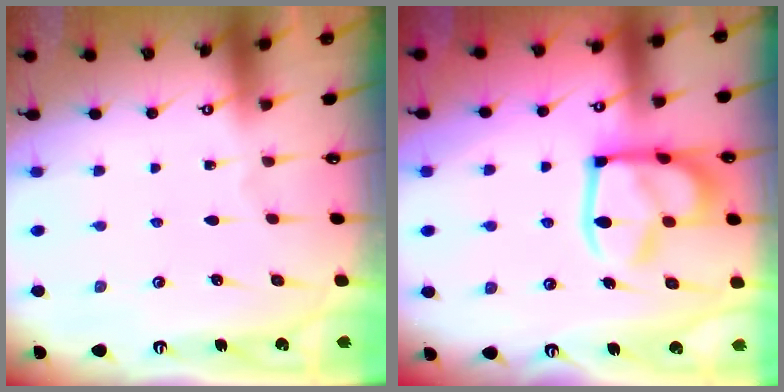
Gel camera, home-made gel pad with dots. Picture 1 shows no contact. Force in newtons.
{"total": 17.2, "press": 17.1, "slide": 2.0}